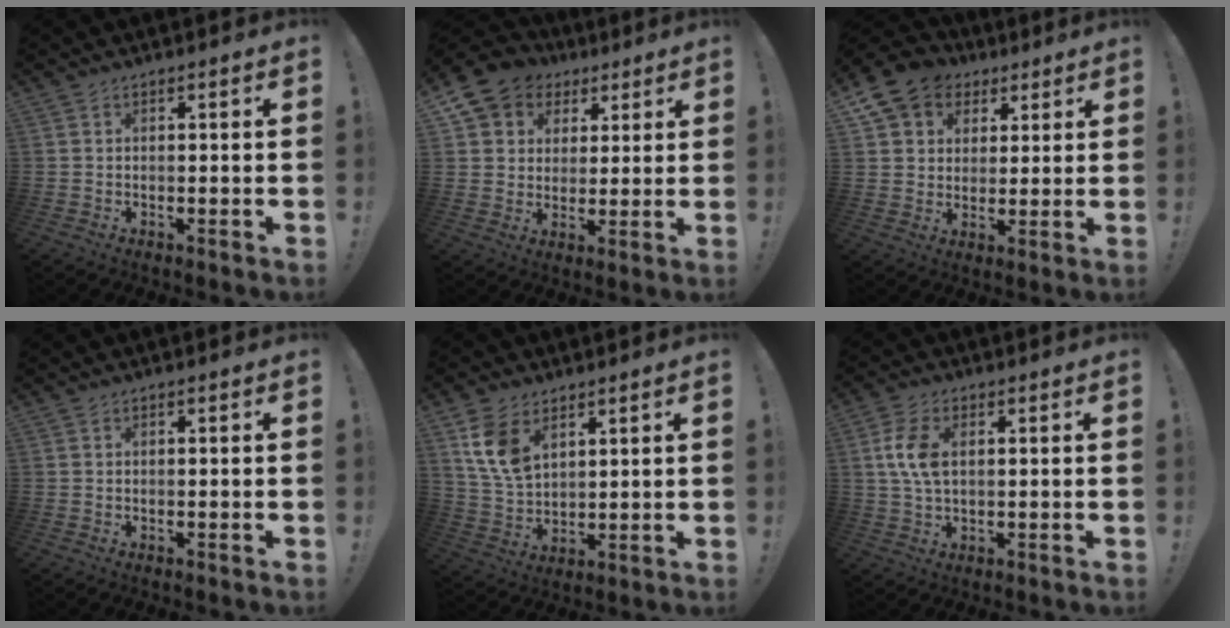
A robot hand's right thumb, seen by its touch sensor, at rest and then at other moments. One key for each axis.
{"total": 8.8, "fx": 4.3, "fy": 7.5, "fz": 1.8, "tx": -0.027, "ty": -0.034, "tz": 0.088}
{"total": 10.0, "fx": 5.1, "fy": 8.1, "fz": 2.8, "tx": -0.045, "ty": -0.031, "tz": 0.105}
{"total": 0.0}
{"total": 10.6, "fx": 5.7, "fy": 6.5, "fz": 6.1, "tx": -0.114, "ty": -0.023, "tz": 0.113}
{"total": 8.0, "fx": 1.5, "fy": 4.8, "fz": 6.2, "tx": -0.120, "ty": -0.002, "tz": 0.025}